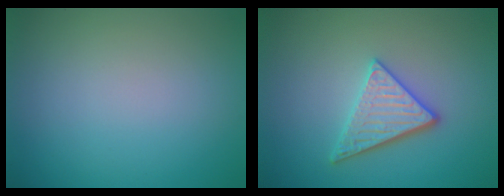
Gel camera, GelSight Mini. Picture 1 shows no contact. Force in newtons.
{"total": 3.3, "press": 3.0, "slide": 1.5}